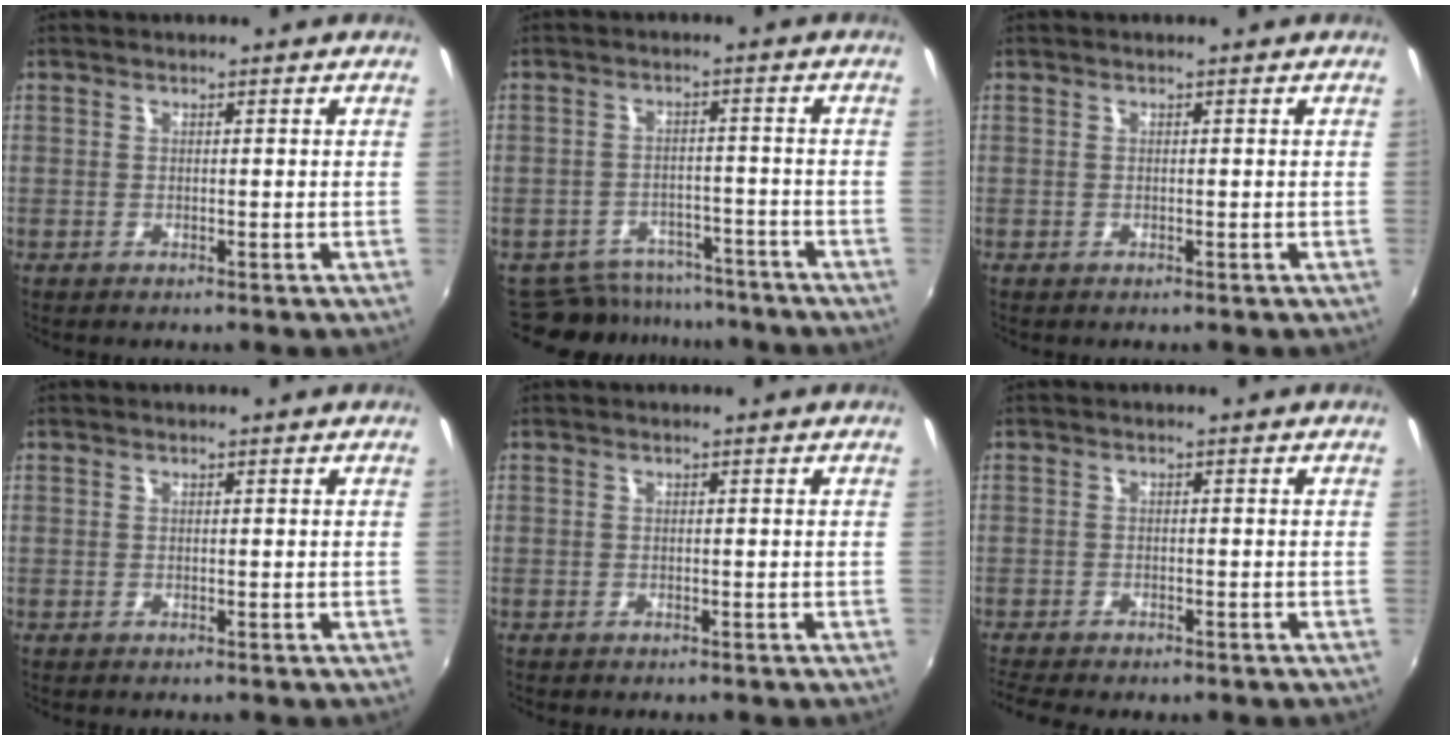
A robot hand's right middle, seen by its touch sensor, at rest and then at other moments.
{"total": 9.8, "force": [-8.9, 4.0, 1.4], "torque": [-0.037, 0.013, -0.121]}
{"total": 0.0}
{"total": 0.0}
{"total": 0.0}
{"total": 5.7, "force": [-4.8, 1.3, 2.8], "torque": [-0.071, -0.028, -0.082]}